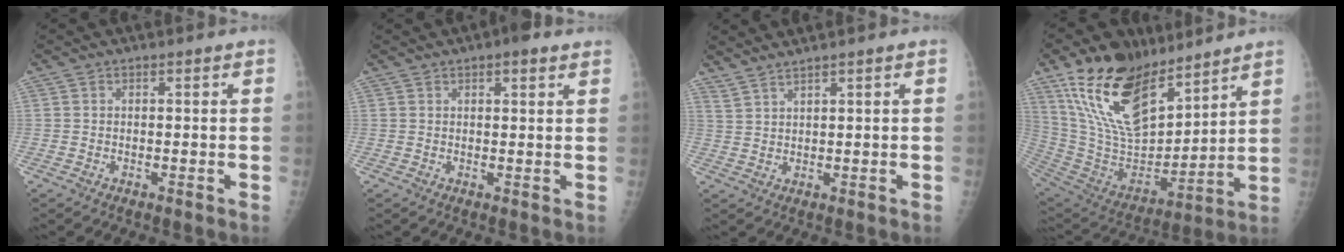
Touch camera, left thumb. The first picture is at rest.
{"total": 3.1, "force": [1.9, 1.1, 2.2], "torque": [-0.021, -0.004, 0.022]}
{"total": 3.0, "force": [2.7, -0.2, 1.2], "torque": [-0.027, -0.010, 0.058]}
{"total": 22.9, "force": [15.0, 10.3, 13.8], "torque": [-0.215, -0.069, 0.290]}